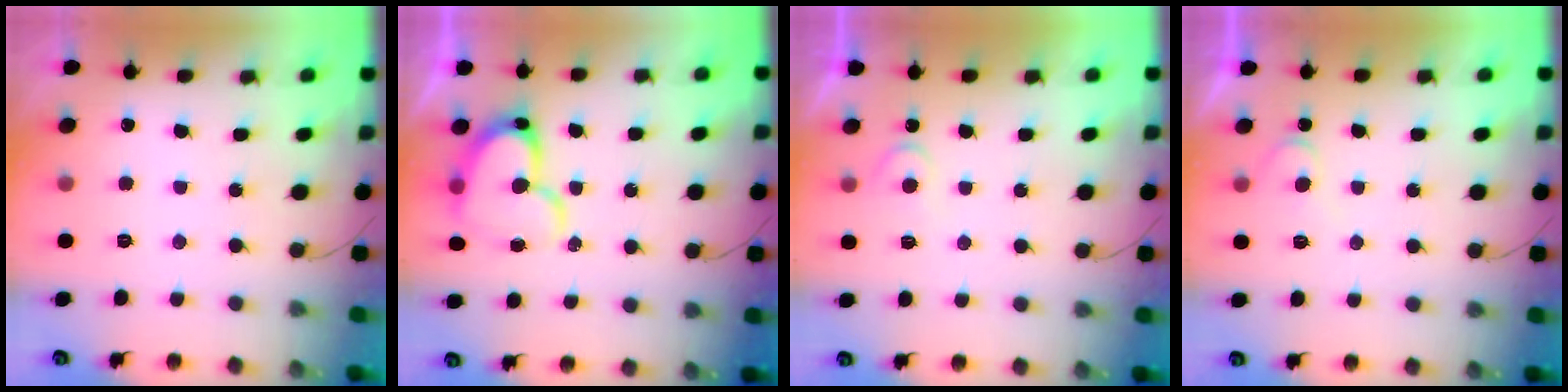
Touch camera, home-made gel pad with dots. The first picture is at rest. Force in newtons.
{"total": 14.9, "press": 14.8, "slide": 1.5}
{"total": 4.0, "press": 3.9, "slide": 0.3}
{"total": 4.6, "press": 4.5, "slide": 0.5}